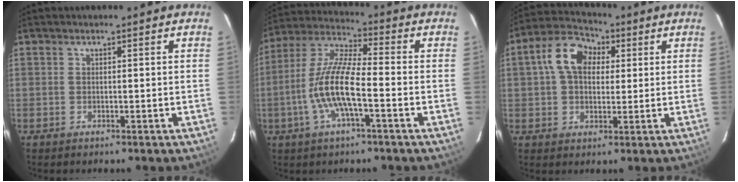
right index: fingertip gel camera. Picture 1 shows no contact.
{"total": 12.5, "force": [-3.6, 2.7, 11.7], "torque": [-0.242, -0.001, -0.073]}
{"total": 11.0, "force": [3.1, 7.4, 7.5], "torque": [-0.150, 0.040, 0.046]}